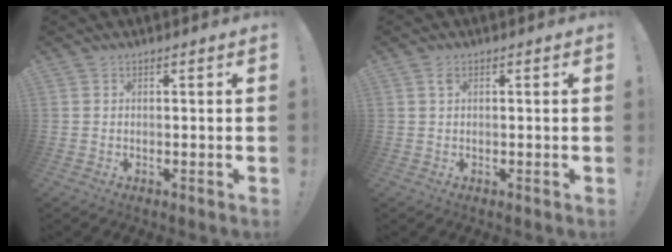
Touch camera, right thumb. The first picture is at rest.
{"total": 1.1, "force": [0.5, 0.4, 0.9], "torque": [-0.009, -0.002, 0.006]}